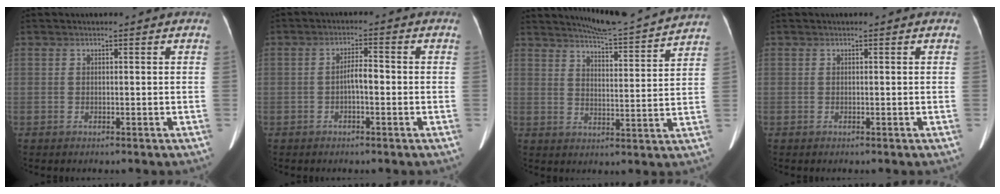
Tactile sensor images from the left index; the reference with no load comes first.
{"total": 2.9, "force": [-0.9, 0.8, 2.6], "torque": [-0.043, 0.006, -0.016]}
{"total": 12.8, "force": [12.3, -0.7, 3.6], "torque": [-0.067, -0.009, 0.166]}
{"total": 0.0}